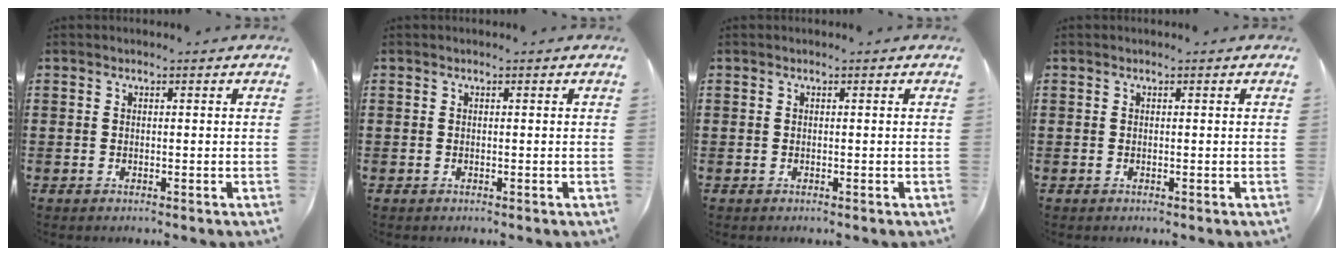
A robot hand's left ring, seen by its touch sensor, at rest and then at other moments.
{"total": 0.0}
{"total": 0.0}
{"total": 0.0}